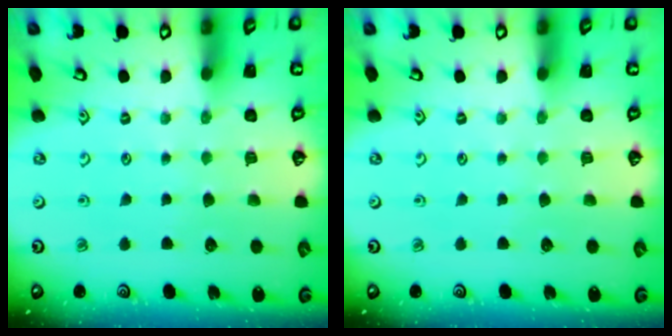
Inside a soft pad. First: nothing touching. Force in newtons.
{"total": 0.0}